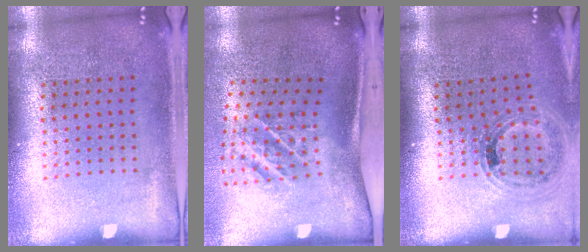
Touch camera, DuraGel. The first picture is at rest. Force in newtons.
{"total": 2.4, "press": 1.4, "slide": 2.0}
{"total": 1.0, "press": 1.0, "slide": 0.2}